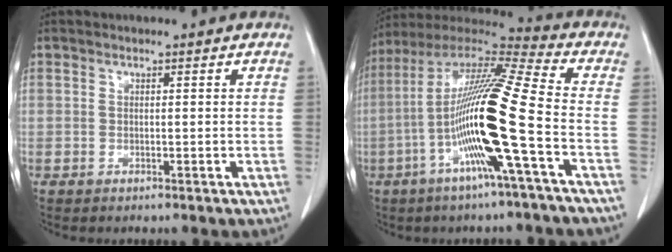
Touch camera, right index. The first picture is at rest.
{"total": 18.6, "force": [-4.8, -0.7, 18.0], "torque": [-0.346, -0.002, -0.104]}